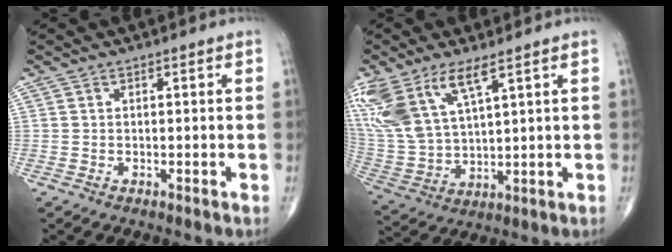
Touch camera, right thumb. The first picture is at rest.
{"total": 15.4, "force": [8.4, 6.0, 11.4], "torque": [-0.259, -0.026, 0.182]}